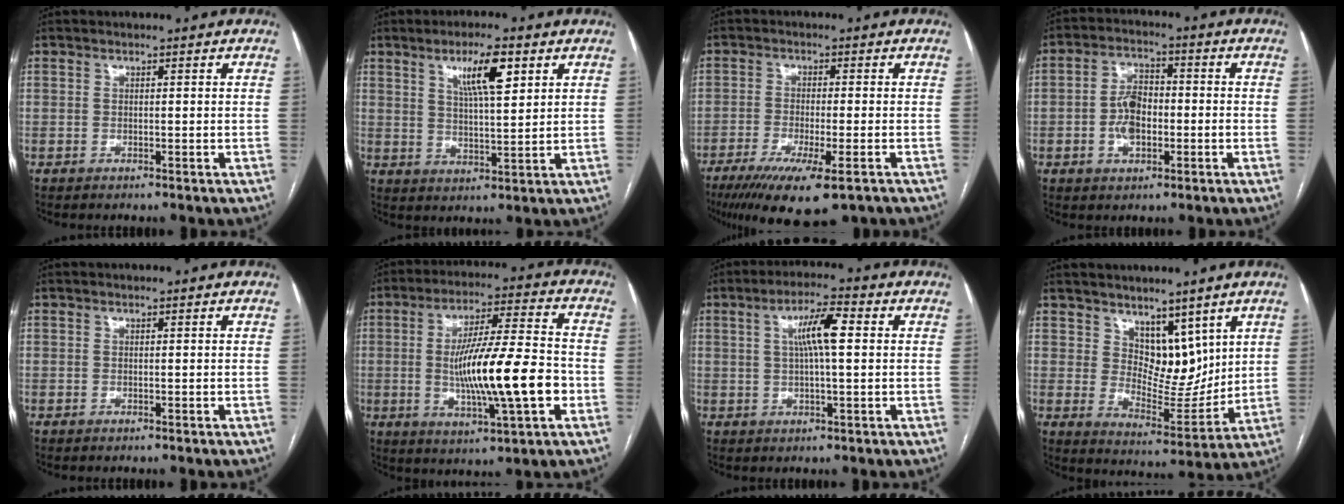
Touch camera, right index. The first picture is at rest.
{"total": 7.8, "force": [3.8, 1.4, 6.7], "torque": [-0.120, 0.002, 0.067]}
{"total": 12.5, "force": [-8.0, 2.1, 9.3], "torque": [-0.148, -0.033, -0.125]}
{"total": 6.5, "force": [-1.4, 3.6, 5.3], "torque": [-0.105, 0.014, -0.024]}
{"total": 0.0}
{"total": 16.3, "force": [-2.5, 1.7, 16.0], "torque": [-0.277, -0.001, -0.039]}
{"total": 7.0, "force": [1.5, 0.8, 6.8], "torque": [-0.124, 0.014, 0.024]}
{"total": 8.4, "force": [5.2, 4.9, 4.5], "torque": [-0.067, -0.006, 0.101]}